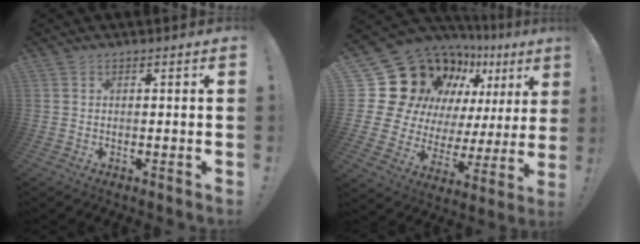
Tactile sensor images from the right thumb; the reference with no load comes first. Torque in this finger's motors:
{"motor_torque": [-0.40, 1.07, 0.03, 0.23, 0.06]}